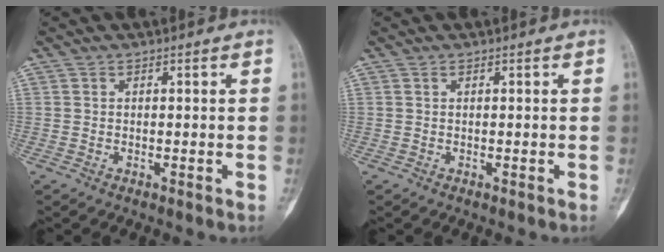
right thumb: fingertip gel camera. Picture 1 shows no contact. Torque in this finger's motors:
{"motor_torque": [0.44, -0.27, 0.04, -0.04, 0.00]}